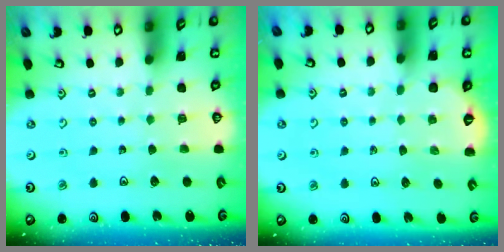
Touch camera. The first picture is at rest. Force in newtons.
{"total": 2.8, "press": 2.2, "slide": 1.8}